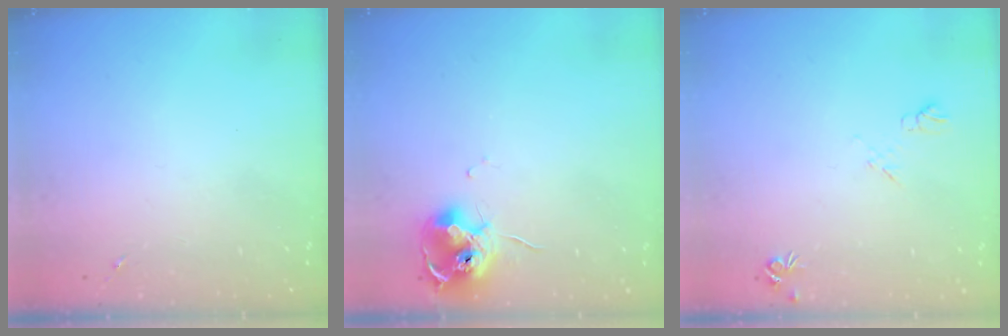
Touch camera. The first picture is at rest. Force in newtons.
{"total": 11.9, "press": 11.8, "slide": 1.2}
{"total": 5.3, "press": 5.2, "slide": 0.9}